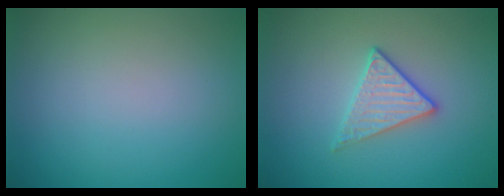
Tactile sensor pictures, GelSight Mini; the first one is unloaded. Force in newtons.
{"total": 2.3, "press": 2.0, "slide": 1.0}